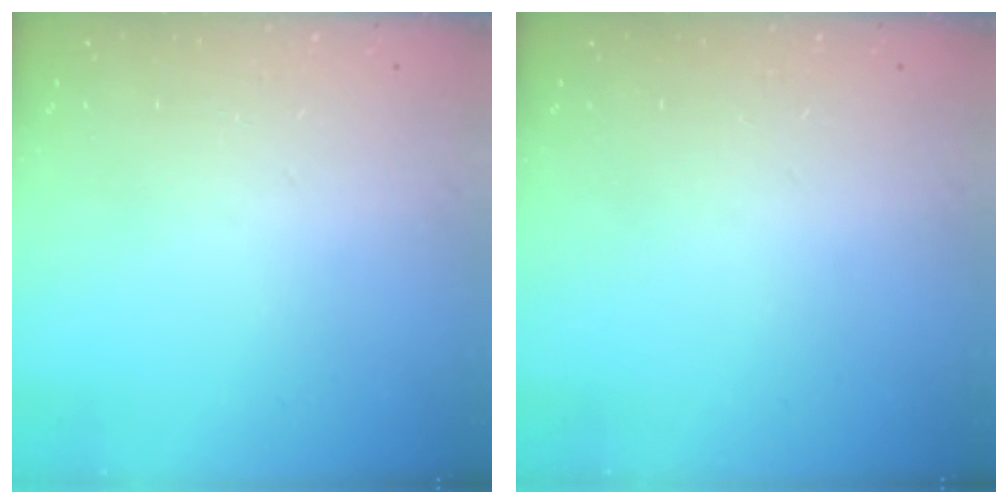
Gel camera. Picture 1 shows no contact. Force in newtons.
{"total": 0.0}